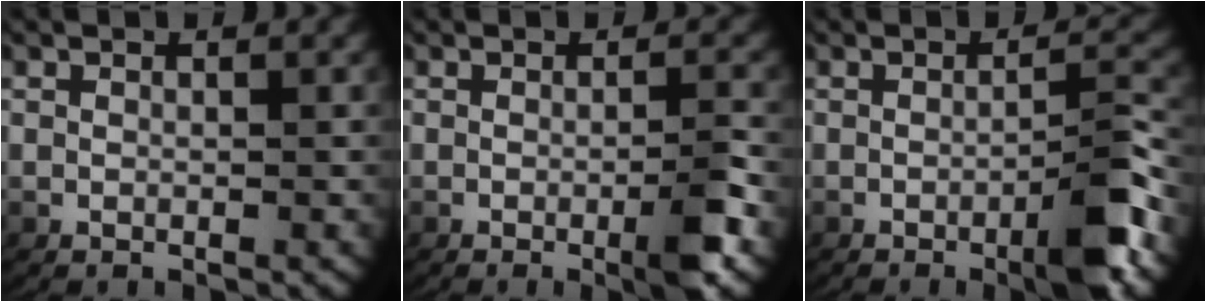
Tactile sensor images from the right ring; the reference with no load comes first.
{"total": 3.2, "force": [-1.0, 0.6, 3.0], "torque": [-0.040, 0.002, -0.020]}
{"total": 4.5, "force": [-1.7, 1.1, 4.0], "torque": [-0.053, 0.005, -0.033]}